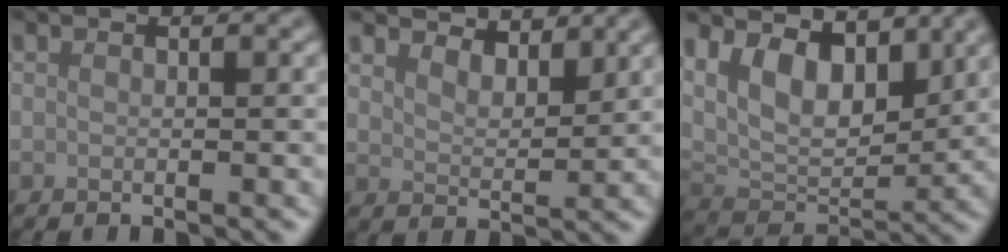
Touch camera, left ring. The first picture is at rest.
{"total": 3.9, "force": [3.7, 1.1, 0.9], "torque": [-0.027, -0.001, 0.049]}
{"total": 8.0, "force": [4.0, 4.4, 5.3], "torque": [-0.096, -0.009, 0.063]}